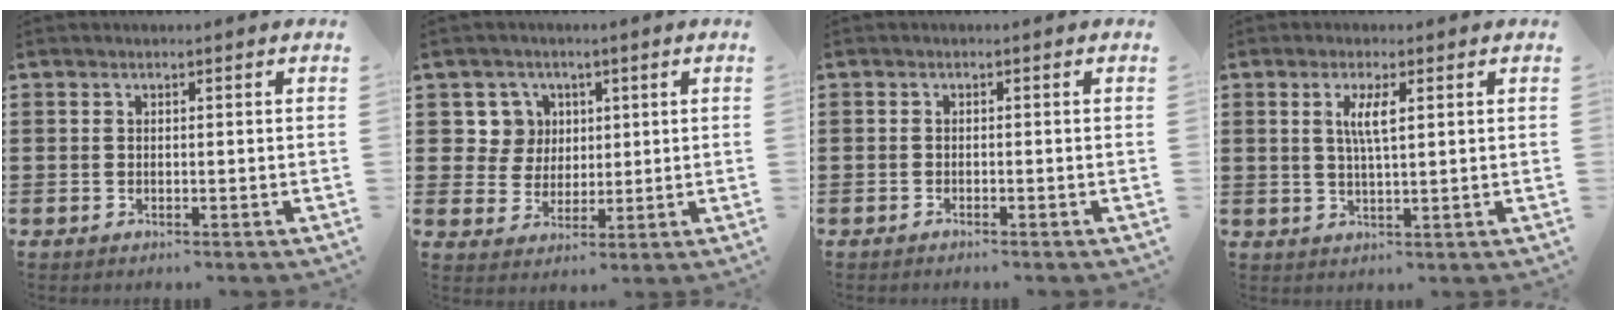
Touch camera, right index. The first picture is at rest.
{"total": 5.7, "force": [2.0, 5.3, 0.9], "torque": [-0.039, 0.014, 0.036]}
{"total": 0.6, "force": [-0.6, -0.1, 0.1], "torque": [-0.004, -0.003, -0.011]}
{"total": 3.8, "force": [1.1, 0.8, 3.5], "torque": [-0.074, 0.005, 0.017]}